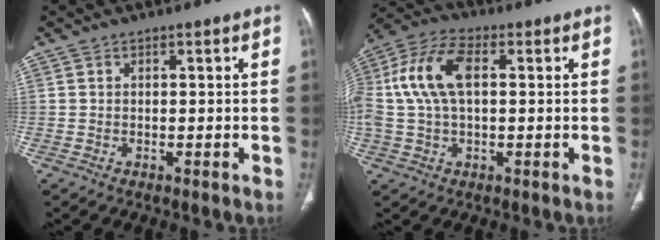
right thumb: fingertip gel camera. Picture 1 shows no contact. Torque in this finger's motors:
{"motor_torque": [1.23, 1.23, 0.89, 0.22, 0.24]}